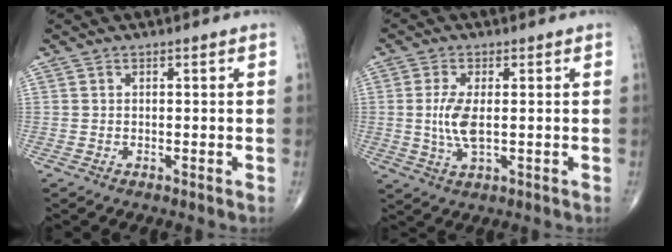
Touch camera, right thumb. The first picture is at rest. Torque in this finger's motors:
{"motor_torque": [-0.62, 0.34, -0.07, -0.18, 0.03]}